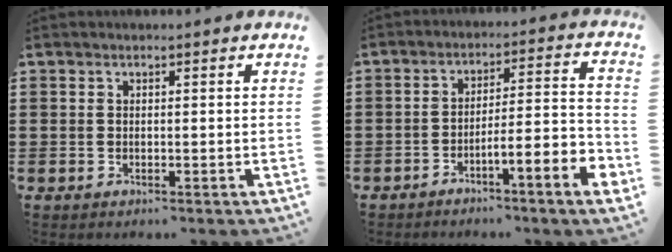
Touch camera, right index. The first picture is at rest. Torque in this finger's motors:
{"motor_torque": [0.40, -0.37, 0.39, 0.11]}